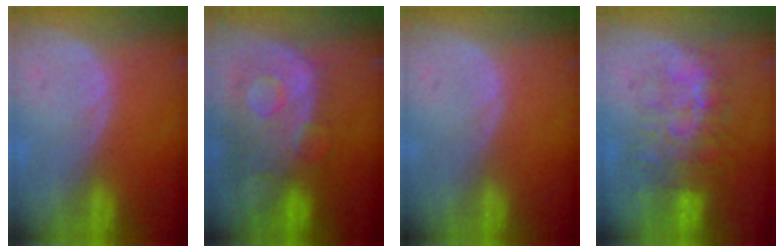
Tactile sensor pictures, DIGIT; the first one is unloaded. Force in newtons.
{"total": 12.1, "press": 10.1, "slide": 6.7}
{"total": 0.0}
{"total": 9.4, "press": 8.7, "slide": 3.4}